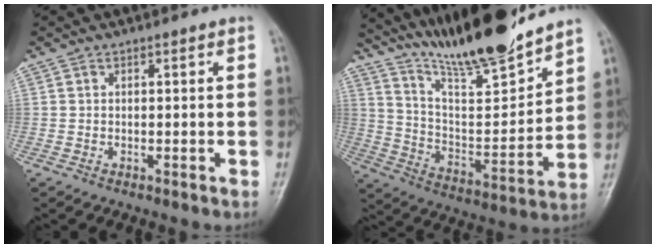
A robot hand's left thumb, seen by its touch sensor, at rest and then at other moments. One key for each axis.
{"total": 18.9, "fx": 16.4, "fy": 2.4, "fz": 9.0, "tx": -0.120, "ty": -0.097, "tz": 0.289}